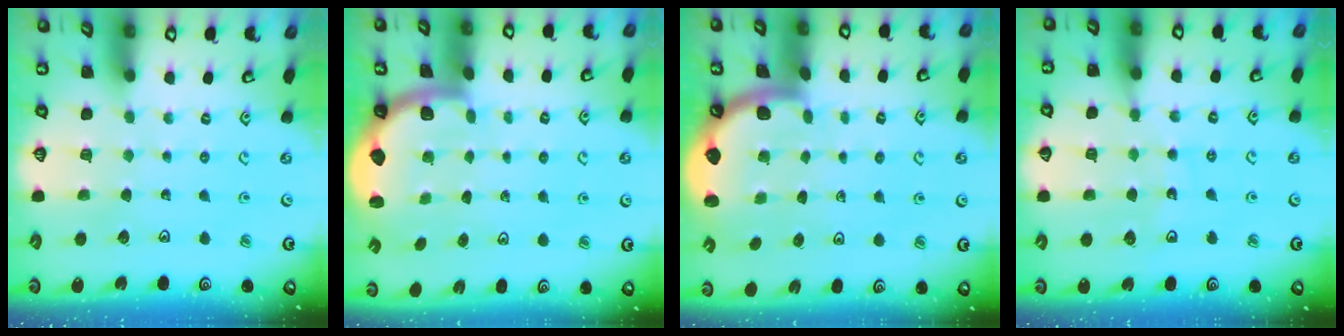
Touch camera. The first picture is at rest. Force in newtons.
{"total": 1.9, "press": 1.8, "slide": 0.5}
{"total": 1.6, "press": 1.6, "slide": 0.1}
{"total": 9.5, "press": 8.9, "slide": 3.4}